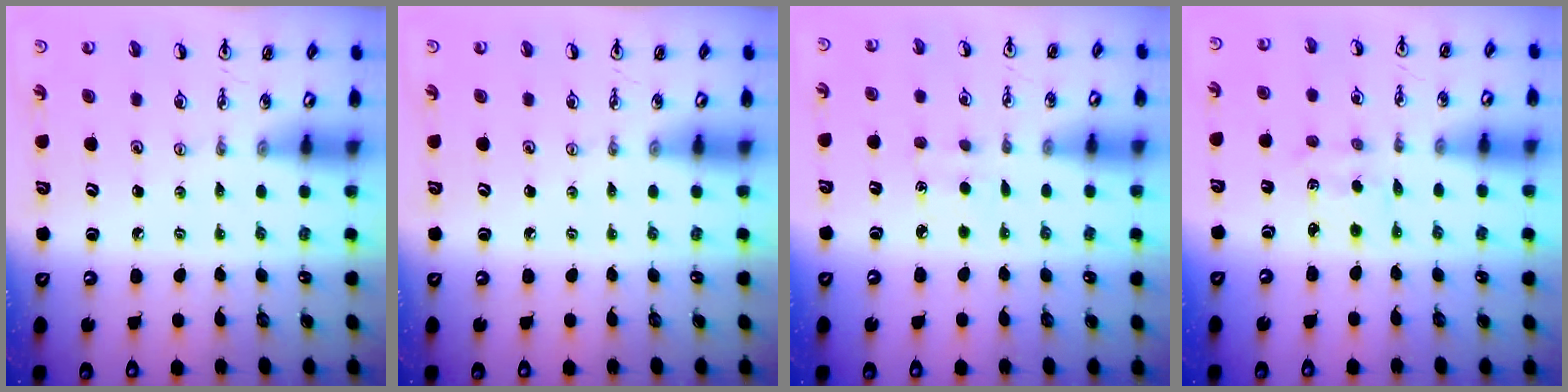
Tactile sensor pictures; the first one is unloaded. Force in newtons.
{"total": 0.0}
{"total": 2.4, "press": 2.4, "slide": 0.3}
{"total": 1.8, "press": 1.6, "slide": 0.7}